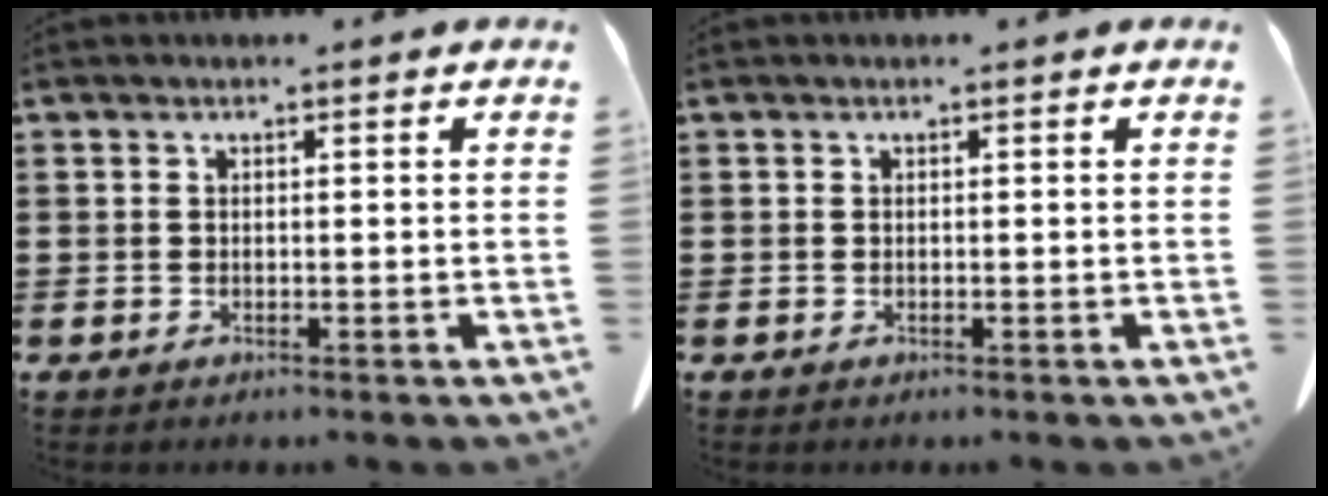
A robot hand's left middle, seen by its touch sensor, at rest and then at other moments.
{"total": 0.0}